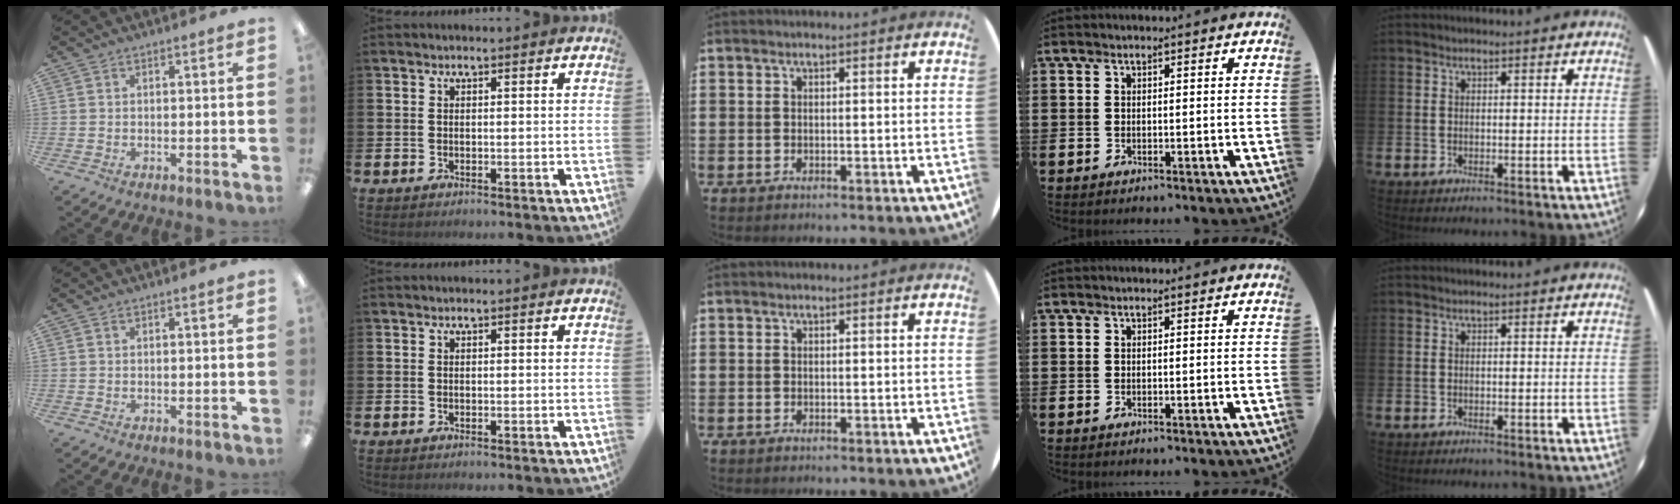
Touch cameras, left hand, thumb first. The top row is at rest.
{}